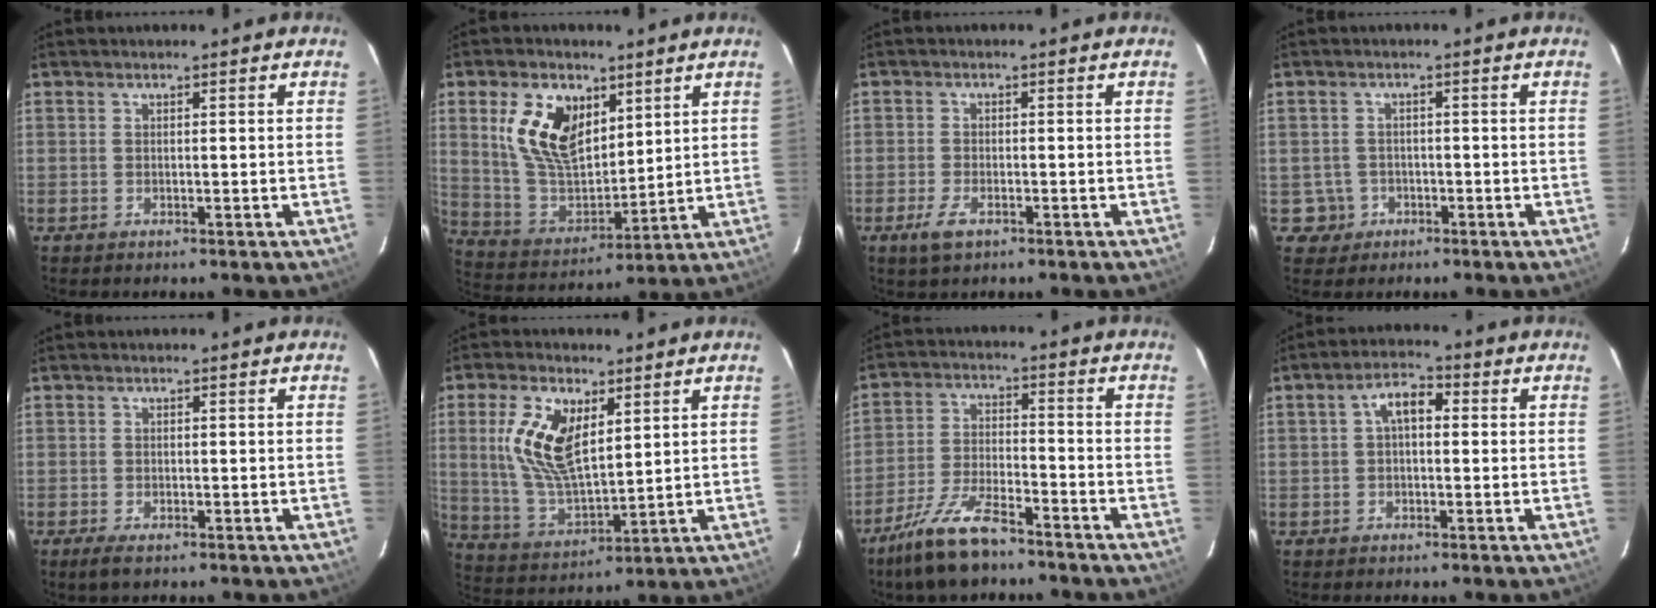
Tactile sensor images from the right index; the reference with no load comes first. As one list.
[{"total": 14.8, "force": [6.1, 8.7, 10.3], "torque": [-0.203, 0.011, 0.131]}, {"total": 3.8, "force": [-2.2, 1.6, 2.6], "torque": [-0.065, -0.007, -0.042]}, {"total": 4.0, "force": [-1.3, 3.7, -0.1], "torque": [-0.003, 0.018, -0.019]}, {"total": 2.5, "force": [-1.5, 1.0, 1.8], "torque": [-0.036, -0.008, -0.024]}, {"total": 13.5, "force": [4.3, 6.6, 11.0], "torque": [-0.225, 0.006, 0.096]}, {"total": 11.2, "force": [-8.6, 3.2, 6.4], "torque": [-0.139, -0.009, -0.160]}, {"total": 5.0, "force": [0.6, 2.8, 4.1], "torque": [-0.074, 0.021, 0.010]}]